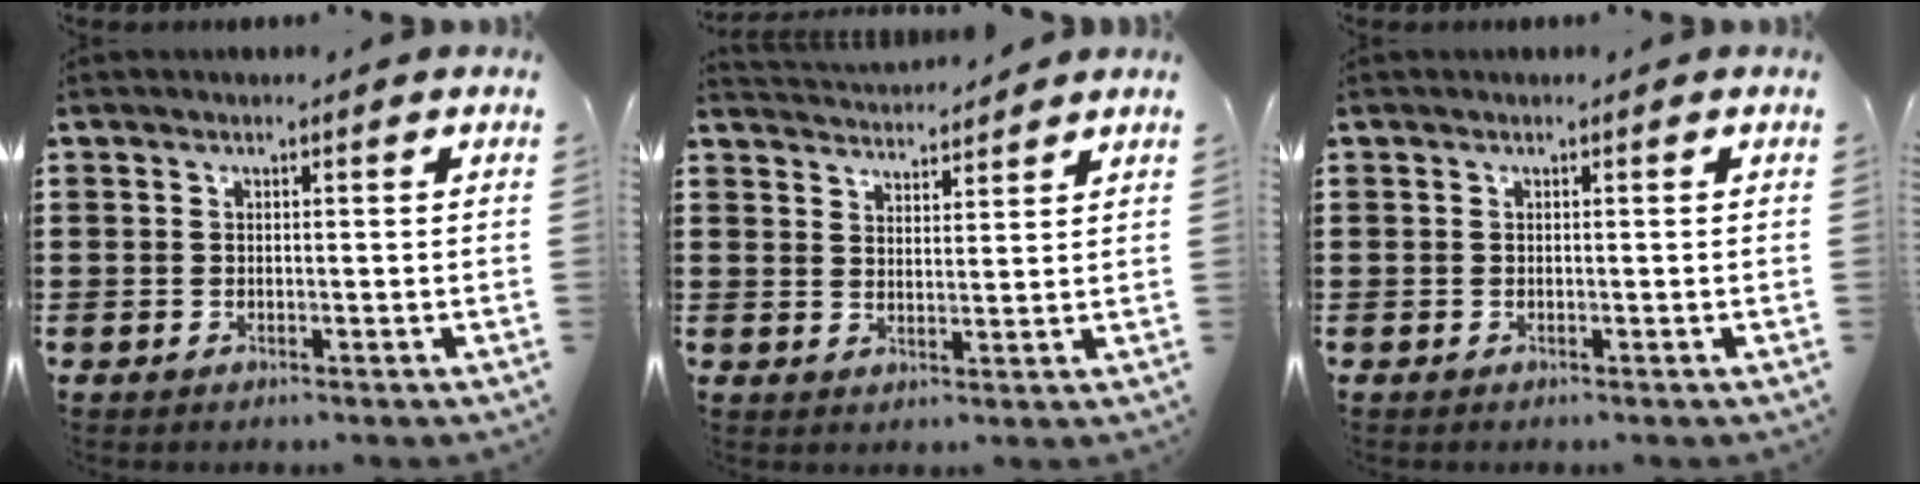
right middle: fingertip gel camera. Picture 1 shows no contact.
{"total": 3.2, "force": [3.2, 0.0, -0.3], "torque": [-0.005, -0.014, 0.058]}
{"total": 0.0}